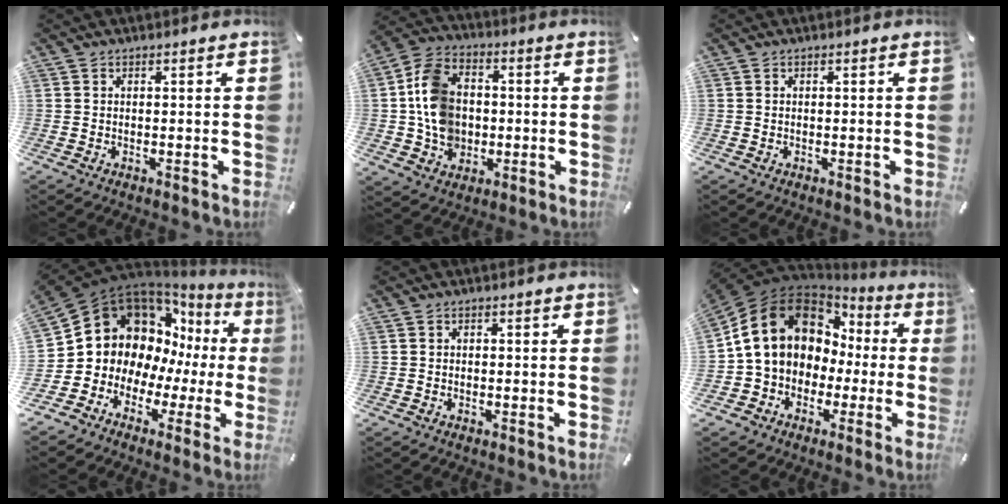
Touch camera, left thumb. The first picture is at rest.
{"total": 12.6, "force": [-0.7, 10.7, 6.6], "torque": [-0.160, 0.024, -0.008]}
{"total": 0.0}
{"total": 13.7, "force": [4.7, 11.8, 5.1], "torque": [-0.101, -0.061, 0.098]}
{"total": 0.8, "force": [-0.1, 0.7, 0.4], "torque": [-0.007, 0.005, -0.004]}
{"total": 15.1, "force": [3.4, 12.6, 7.5], "torque": [-0.155, -0.017, 0.065]}